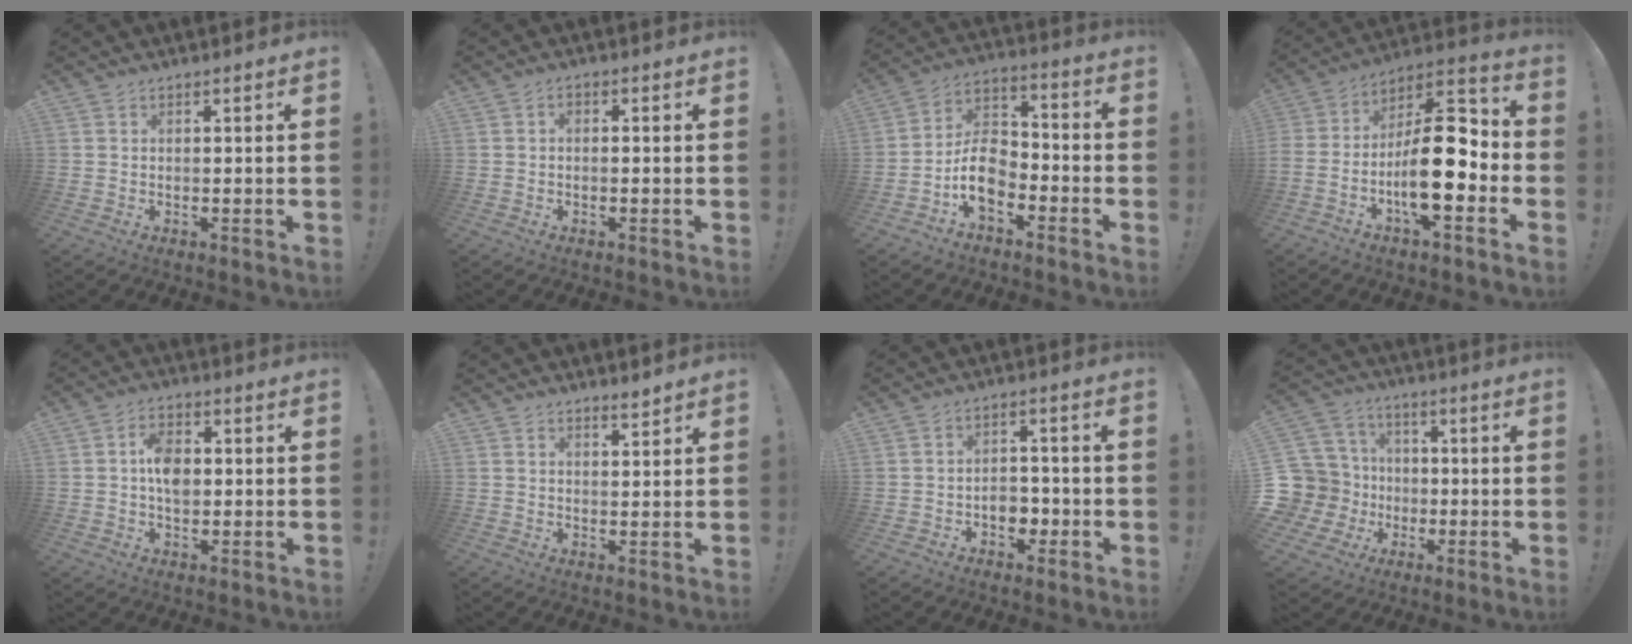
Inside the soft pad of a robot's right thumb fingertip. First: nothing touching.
{"total": 1.4, "force": [-0.9, 0.6, 0.9], "torque": [-0.018, 0.007, -0.015]}
{"total": 11.3, "force": [-5.3, 7.6, 6.6], "torque": [-0.123, 0.034, -0.092]}
{"total": 18.8, "force": [-5.2, 7.0, 16.6], "torque": [-0.287, 0.023, -0.084]}
{"total": 8.1, "force": [0.3, 5.4, 6.0], "torque": [-0.099, 0.010, 0.007]}
{"total": 2.7, "force": [2.5, 0.4, 0.8], "torque": [-0.005, -0.020, 0.043]}
{"total": 5.8, "force": [-2.0, 4.5, 3.1], "torque": [-0.039, 0.011, -0.033]}
{"total": 14.7, "force": [-1.5, 13.4, 5.8], "torque": [-0.130, 0.013, -0.006]}